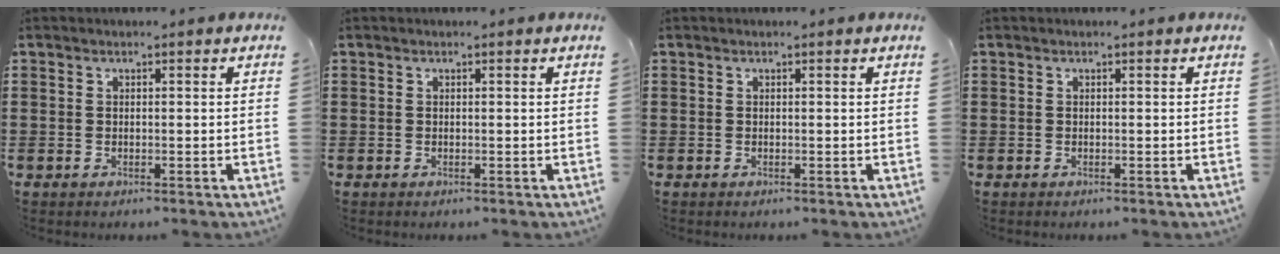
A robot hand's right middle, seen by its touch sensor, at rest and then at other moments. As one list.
[{"total": 0.0}, {"total": 0.0}, {"total": 0.0}]